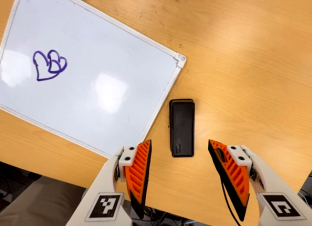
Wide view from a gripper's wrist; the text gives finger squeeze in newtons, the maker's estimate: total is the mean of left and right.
{"total": 0.0}